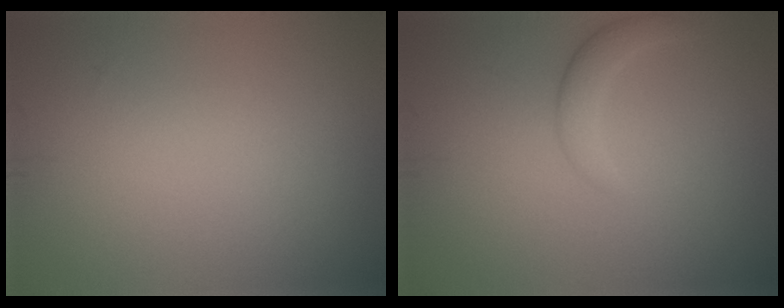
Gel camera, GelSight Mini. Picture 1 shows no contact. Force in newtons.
{"total": 1.7, "press": 1.7, "slide": 0.1}